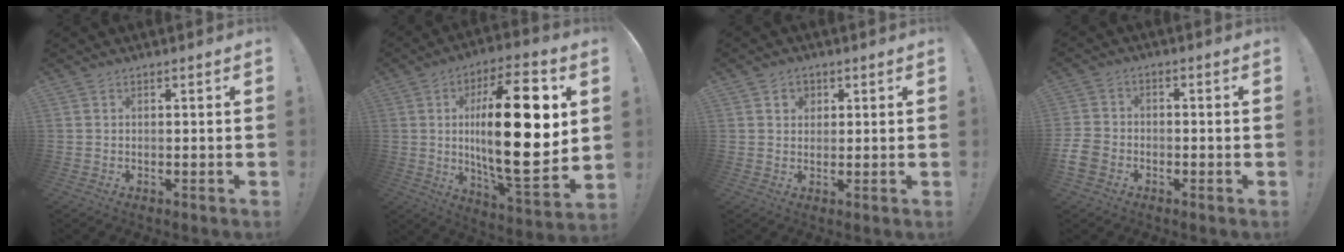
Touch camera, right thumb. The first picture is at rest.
{"total": 28.0, "force": [3.2, 9.4, 26.2], "torque": [-0.448, -0.017, 0.047]}
{"total": 3.1, "force": [1.2, 2.7, 1.1], "torque": [-0.008, -0.002, 0.019]}
{"total": 6.8, "force": [-3.5, 4.9, 3.2], "torque": [-0.080, 0.022, -0.063]}